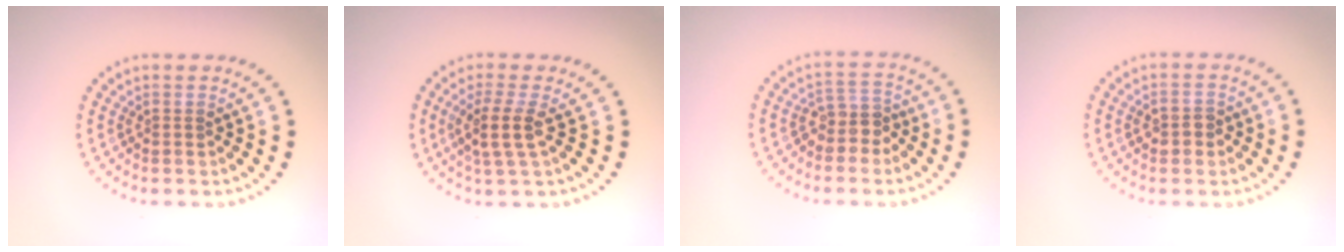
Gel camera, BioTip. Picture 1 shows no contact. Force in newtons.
{"total": 2.8, "press": 2.3, "slide": 1.6}
{"total": 2.5, "press": 2.1, "slide": 1.5}
{"total": 1.7, "press": 1.7, "slide": 0.1}